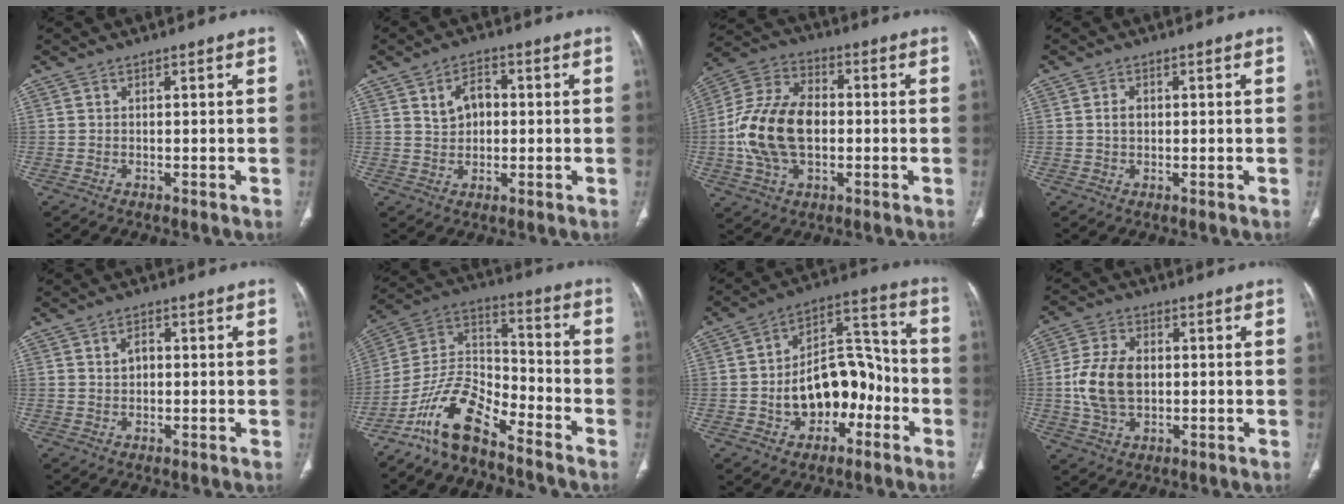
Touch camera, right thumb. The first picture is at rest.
{"total": 5.6, "force": [1.1, 4.0, 3.8], "torque": [-0.048, 0.007, 0.018]}
{"total": 16.9, "force": [-1.4, 10.9, 12.8], "torque": [-0.247, 0.025, -0.022]}
{"total": 2.0, "force": [0.1, 1.5, 1.3], "torque": [-0.019, 0.006, 0.003]}
{"total": 2.6, "force": [0.5, 1.8, 1.8], "torque": [-0.025, 0.005, 0.011]}
{"total": 13.2, "force": [-10.0, 4.7, 7.3], "torque": [-0.132, 0.085, -0.195]}
{"total": 15.8, "force": [-4.3, 10.3, 11.2], "torque": [-0.127, 0.056, -0.065]}
{"total": 9.7, "force": [-0.1, 6.5, 7.2], "torque": [-0.140, 0.007, 0.000]}